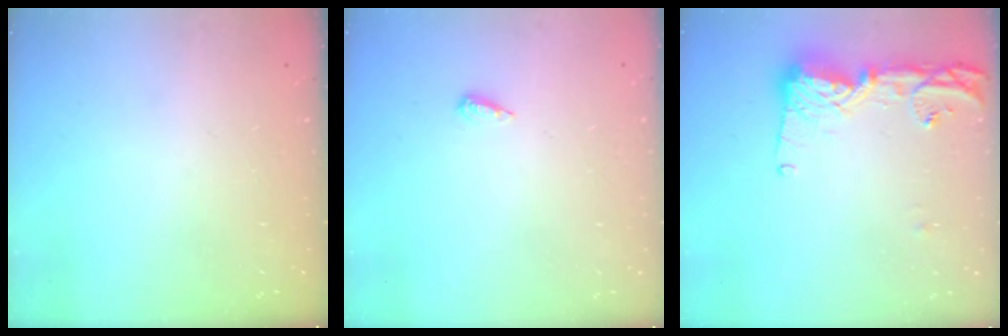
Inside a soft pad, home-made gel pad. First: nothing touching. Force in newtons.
{"total": 6.0, "press": 6.0, "slide": 0.6}
{"total": 14.0, "press": 13.9, "slide": 1.3}